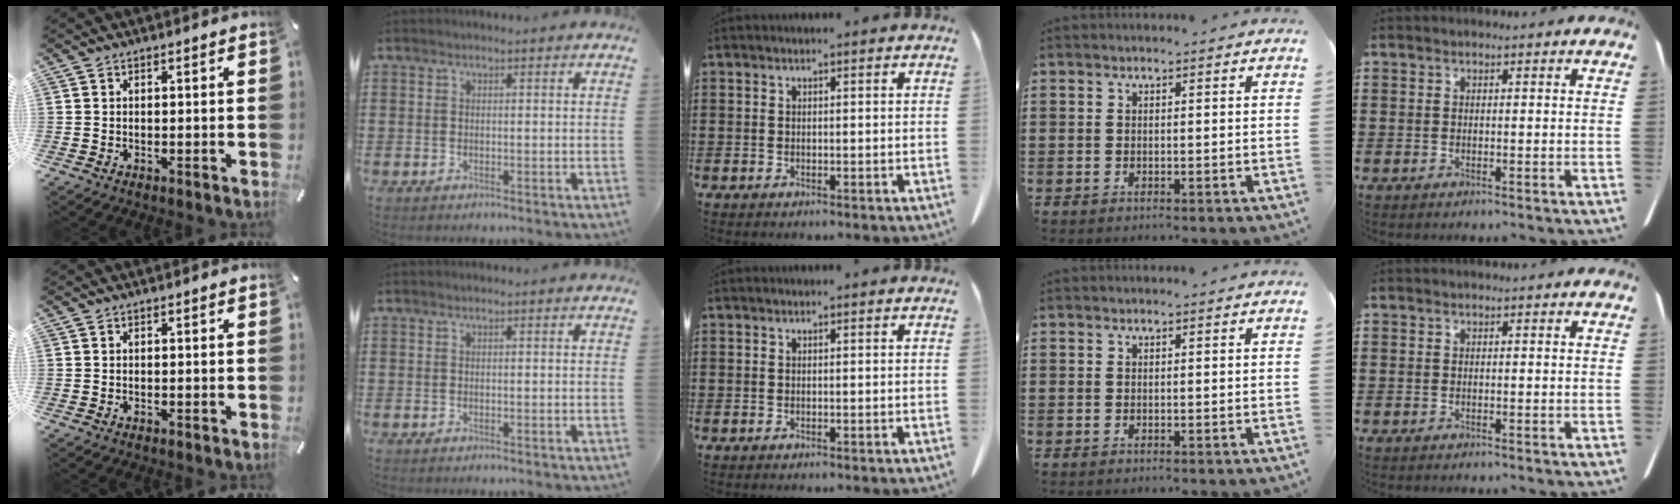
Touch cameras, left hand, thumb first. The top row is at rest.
{}